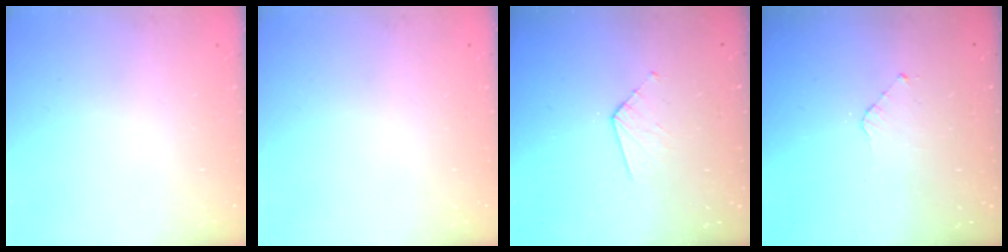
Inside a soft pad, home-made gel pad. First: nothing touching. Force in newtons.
{"total": 0.0}
{"total": 3.8, "press": 3.8, "slide": 0.3}
{"total": 2.8, "press": 2.8, "slide": 0.2}